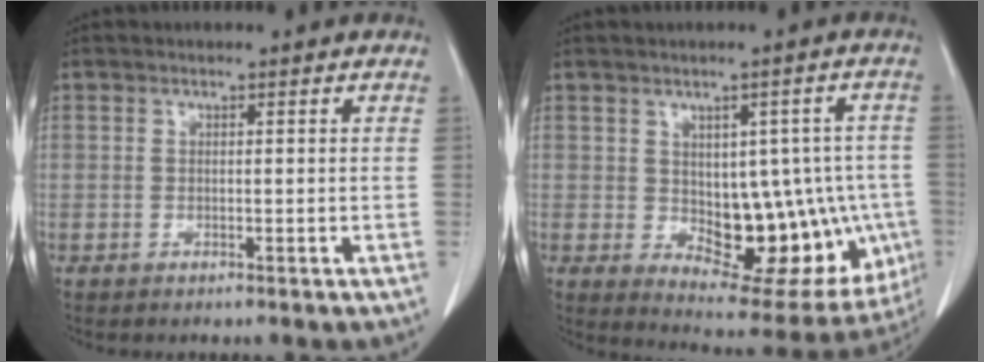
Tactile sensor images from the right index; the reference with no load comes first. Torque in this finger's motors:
{"motor_torque": [1.18, -0.36, 0.26, 0.04]}